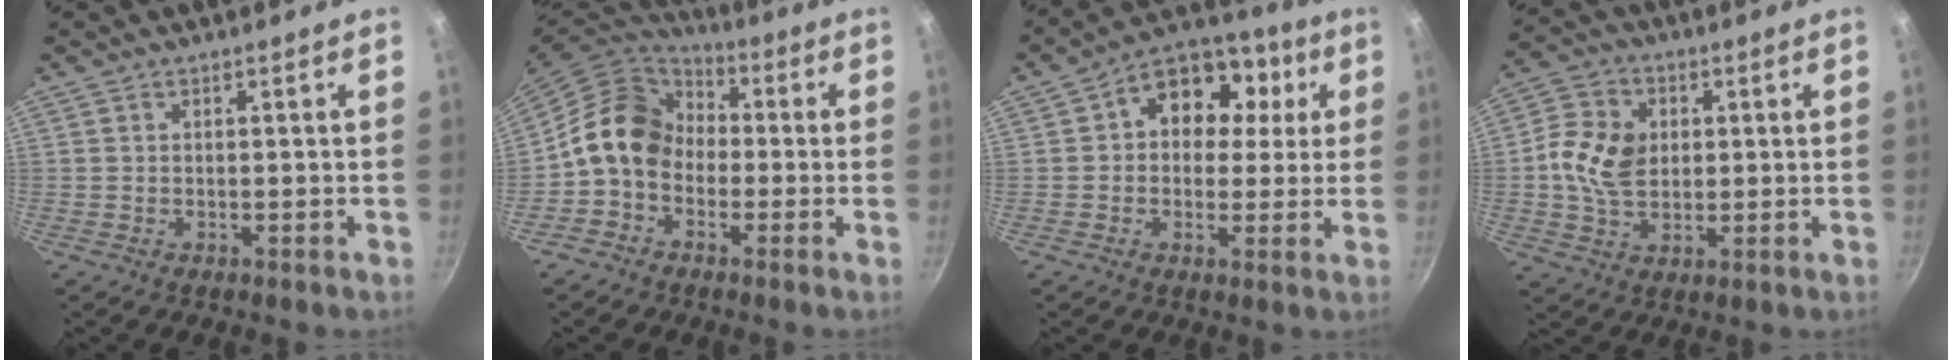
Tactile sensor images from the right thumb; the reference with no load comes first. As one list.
[{"total": 13.0, "force": [-1.2, 10.5, 7.6], "torque": [-0.101, 0.043, -0.047]}, {"total": 14.0, "force": [3.1, 10.9, 8.2], "torque": [-0.084, 0.019, 0.027]}, {"total": 10.9, "force": [1.0, 8.2, 7.1], "torque": [-0.115, 0.007, 0.008]}]